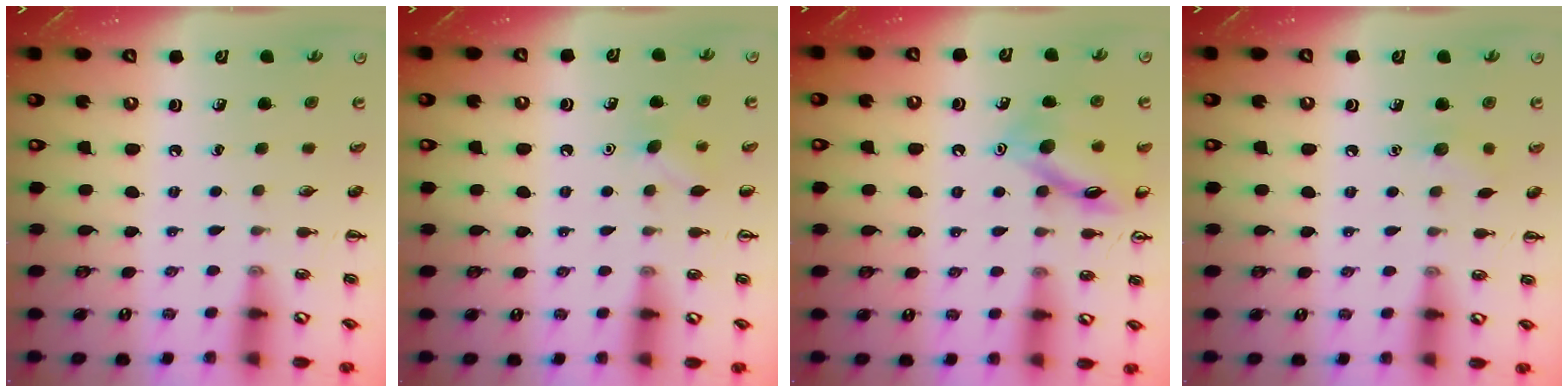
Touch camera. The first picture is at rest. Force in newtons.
{"total": 5.4, "press": 5.1, "slide": 1.7}
{"total": 12.3, "press": 12.3, "slide": 1.0}
{"total": 5.8, "press": 5.6, "slide": 1.6}